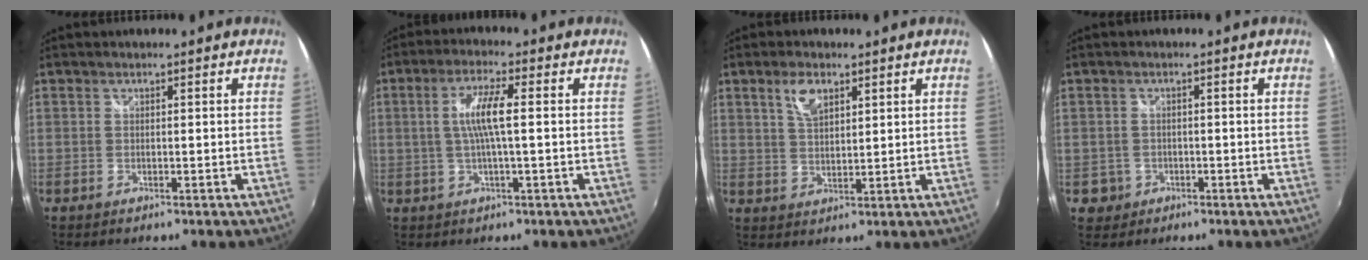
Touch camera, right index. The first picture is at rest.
{"total": 6.7, "force": [0.4, 0.6, 6.6], "torque": [-0.126, 0.002, 0.010]}
{"total": 5.2, "force": [2.8, 2.4, 3.6], "torque": [-0.063, 0.006, 0.054]}
{"total": 3.2, "force": [-0.8, 3.1, 0.3], "torque": [-0.012, 0.008, -0.006]}